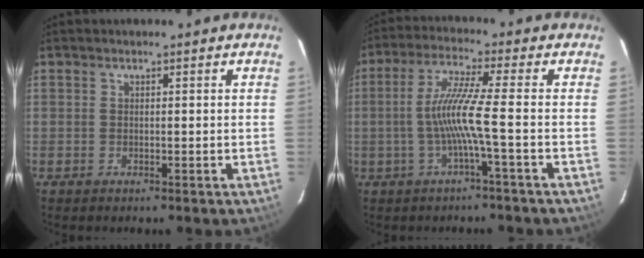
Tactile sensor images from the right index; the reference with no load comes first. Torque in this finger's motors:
{"motor_torque": [1.15, -0.40, 0.77, 0.19]}